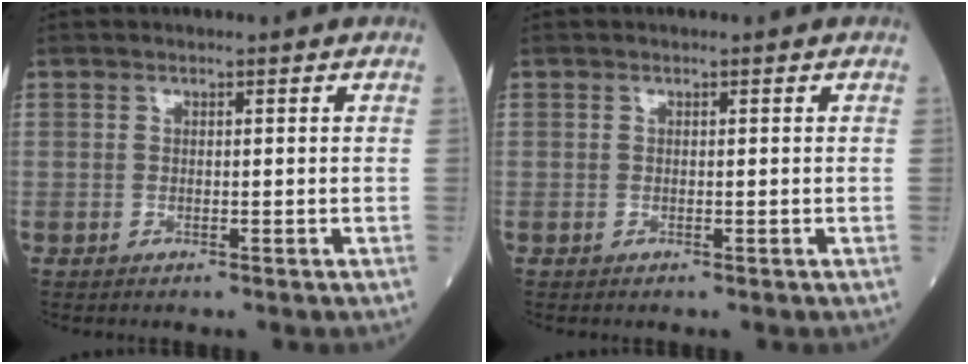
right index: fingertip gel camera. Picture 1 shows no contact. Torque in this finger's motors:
{"motor_torque": [0.02, 0.17, 0.06, 0.01]}